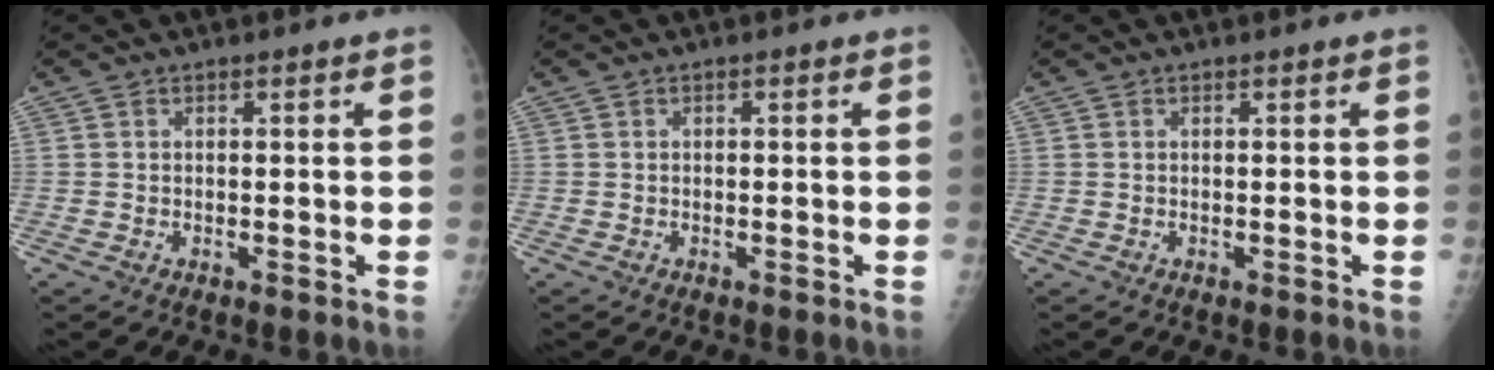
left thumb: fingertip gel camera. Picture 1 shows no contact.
{"total": 0.0}
{"total": 0.0}